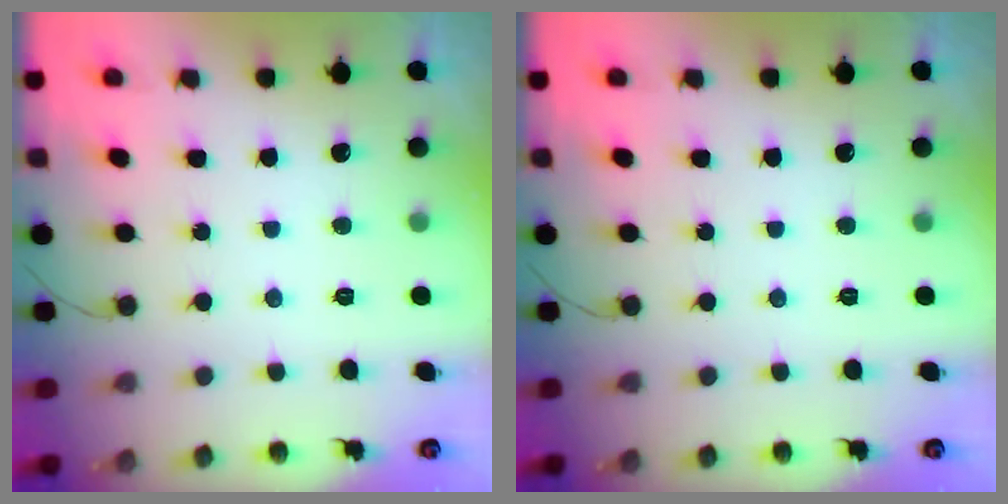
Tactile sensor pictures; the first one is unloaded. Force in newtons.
{"total": 0.0}